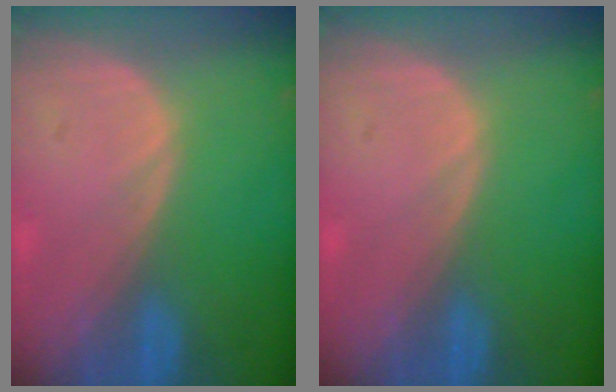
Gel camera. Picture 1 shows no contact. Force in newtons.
{"total": 0.0}